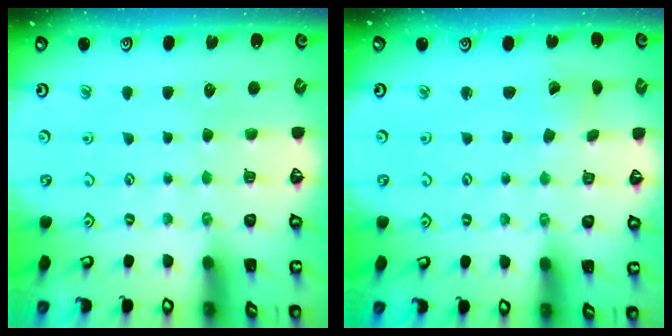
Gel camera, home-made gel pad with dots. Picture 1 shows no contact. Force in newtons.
{"total": 1.1, "press": 1.1, "slide": 0.1}